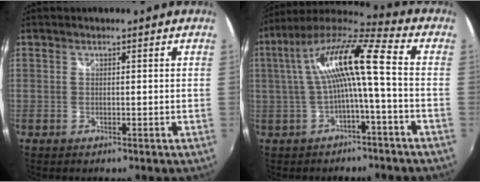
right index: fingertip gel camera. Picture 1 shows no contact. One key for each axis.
{"total": 12.9, "fx": -0.4, "fy": 1.0, "fz": 12.9, "tx": -0.247, "ty": 0.021, "tz": -0.004}